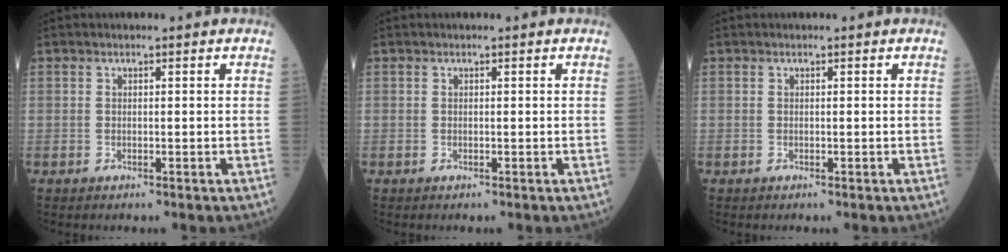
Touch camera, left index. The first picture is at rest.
{"total": 0.0}
{"total": 0.0}